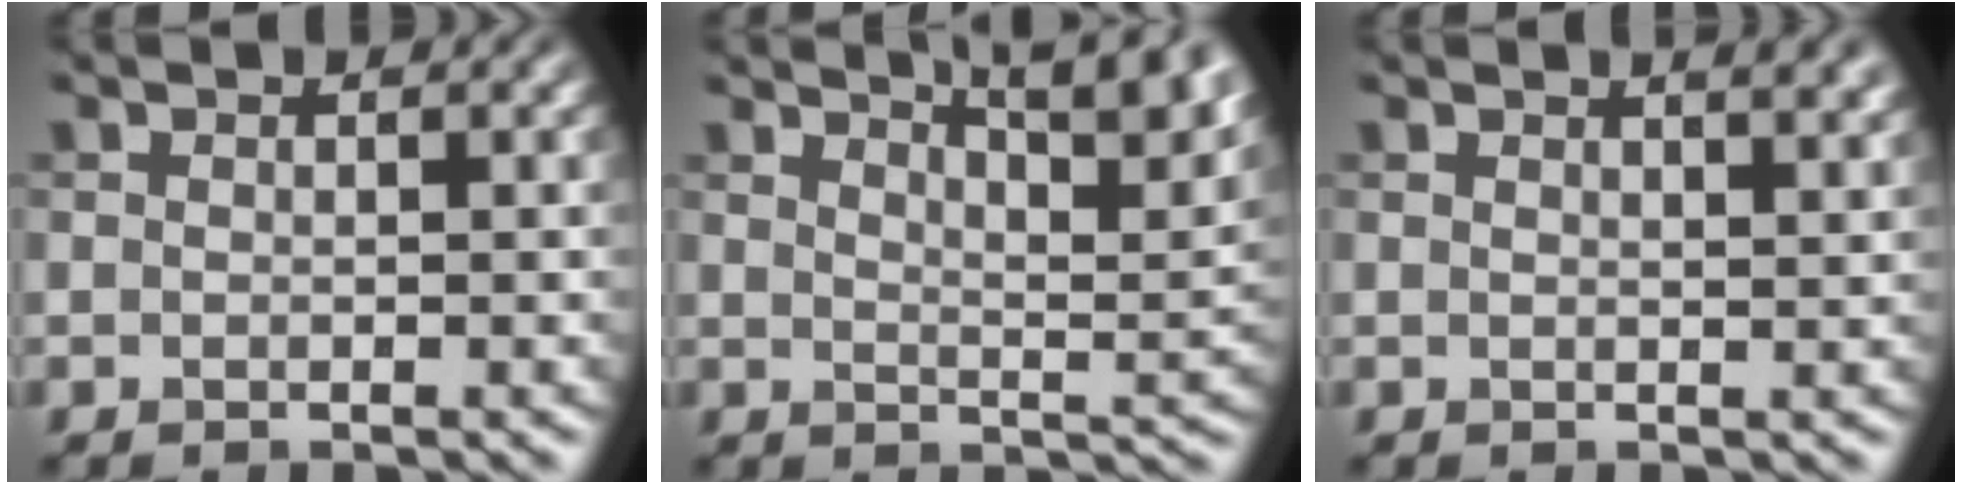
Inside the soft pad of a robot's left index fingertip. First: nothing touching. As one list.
[{"total": 9.5, "force": [7.0, 2.7, 5.9], "torque": [-0.042, 0.023, 0.058]}, {"total": 3.4, "force": [2.2, 1.3, 2.2], "torque": [-0.006, 0.014, 0.012]}]